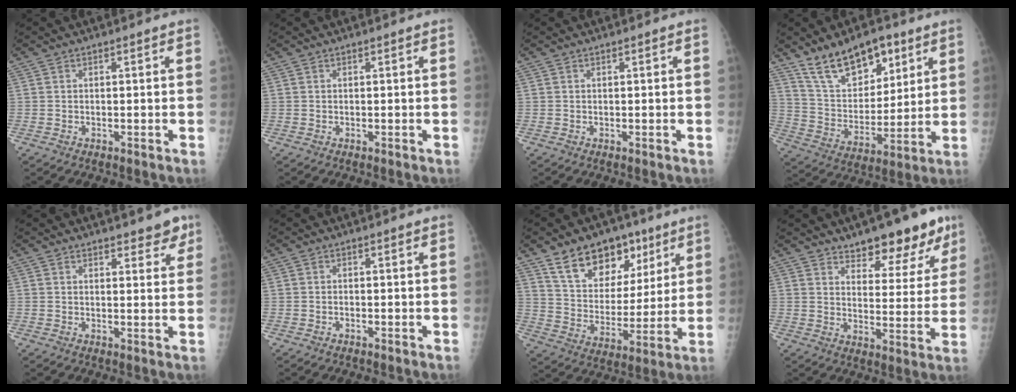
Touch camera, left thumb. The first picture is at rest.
{"total": 0.0}
{"total": 0.0}
{"total": 15.8, "force": [10.3, 8.2, 8.8], "torque": [-0.104, -0.054, 0.190]}
{"total": 3.8, "force": [2.9, 1.8, 1.7], "torque": [0.007, -0.015, 0.037]}
{"total": 0.5, "force": [-0.3, 0.3, 0.3], "torque": [-0.005, 0.001, -0.007]}
{"total": 16.7, "force": [10.2, 10.5, 8.0], "torque": [-0.079, -0.044, 0.177]}
{"total": 12.4, "force": [9.0, 5.3, 6.7], "torque": [-0.039, -0.056, 0.131]}